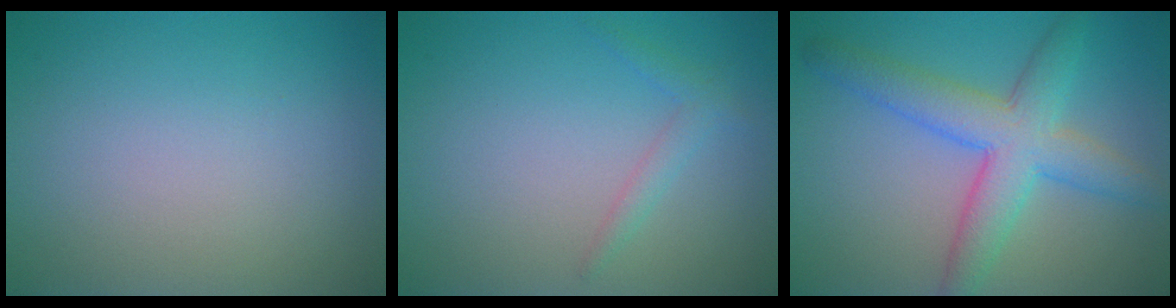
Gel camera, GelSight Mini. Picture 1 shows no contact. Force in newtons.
{"total": 0.7, "press": 0.7, "slide": 0.0}
{"total": 6.1, "press": 6.1, "slide": 0.2}